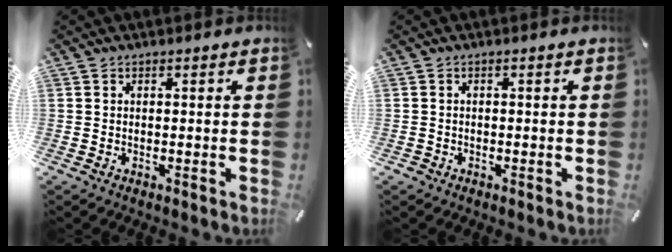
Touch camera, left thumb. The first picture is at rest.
{"total": 0.8, "force": [-0.5, 0.7, 0.2], "torque": [-0.003, 0.003, -0.012]}